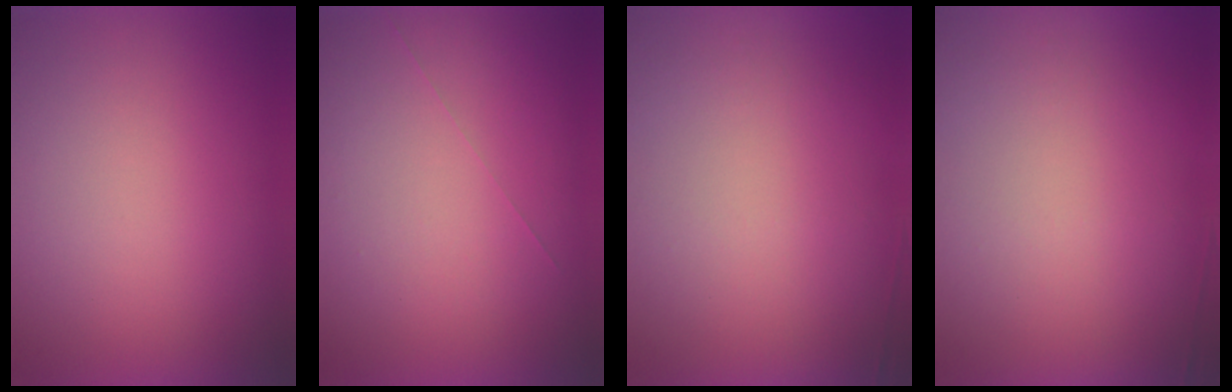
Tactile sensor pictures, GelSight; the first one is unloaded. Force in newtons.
{"total": 1.0}
{"total": 6.2}
{"total": 6.2}